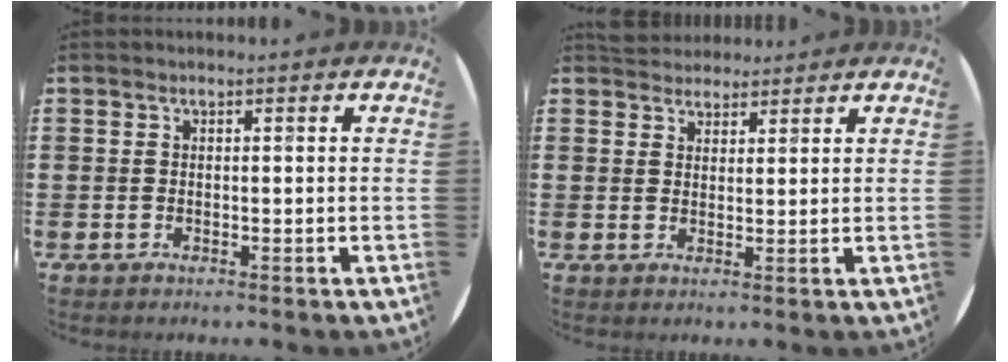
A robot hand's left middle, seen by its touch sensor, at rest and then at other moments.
{"total": 2.9, "force": [2.8, 0.9, -0.3], "torque": [0.000, -0.002, 0.054]}